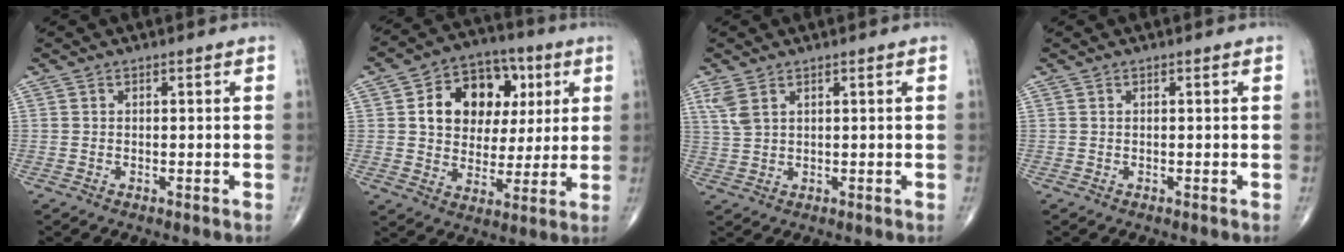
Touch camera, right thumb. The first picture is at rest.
{"total": 15.7, "force": [4.1, 11.8, 9.5], "torque": [-0.104, 0.009, 0.067]}
{"total": 3.5, "force": [2.0, 1.6, 2.5], "torque": [-0.059, 0.003, 0.051]}
{"total": 0.0}